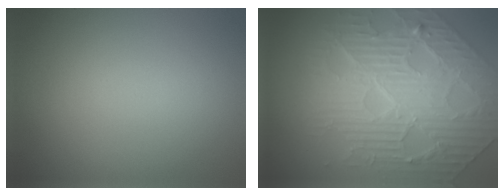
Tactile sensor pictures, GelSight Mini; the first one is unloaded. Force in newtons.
{"total": 6.8, "press": 5.8, "slide": 3.5}